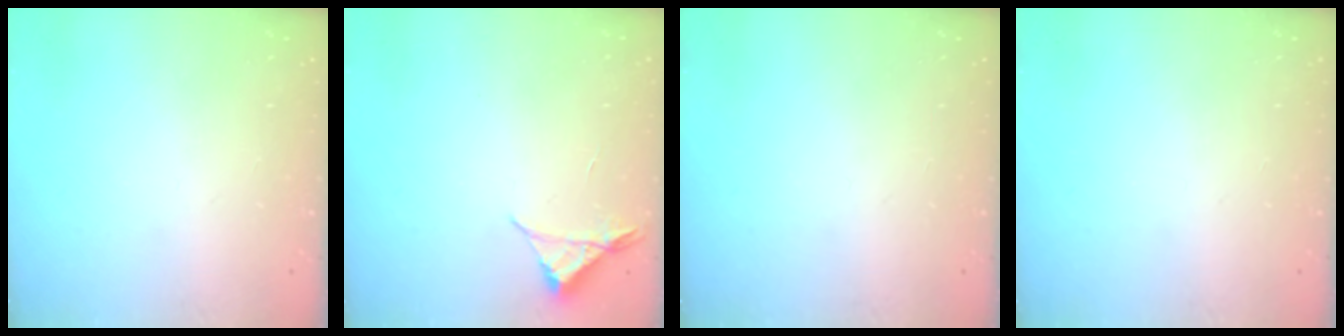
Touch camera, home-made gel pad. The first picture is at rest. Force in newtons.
{"total": 3.5, "press": 3.5, "slide": 0.6}
{"total": 0.0}
{"total": 0.0}